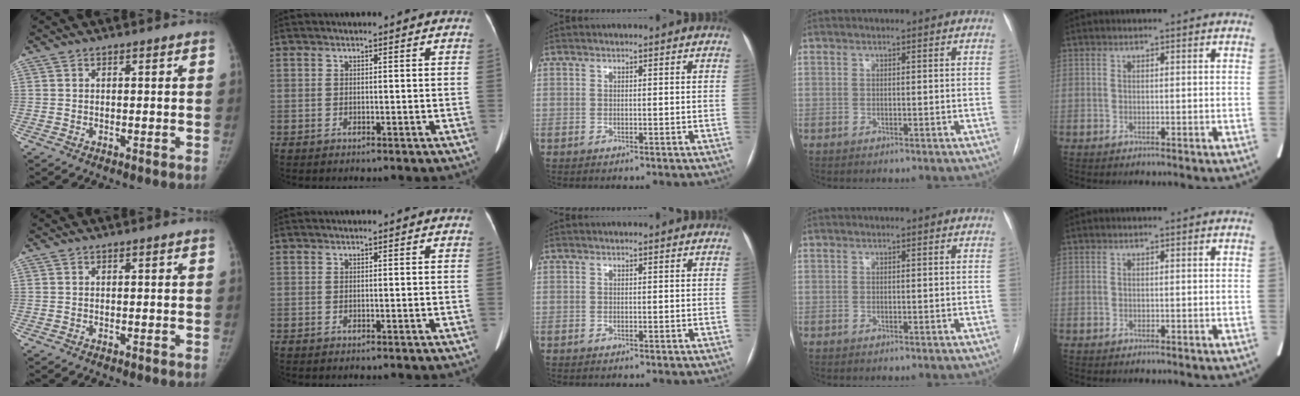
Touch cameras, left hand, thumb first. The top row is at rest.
{}